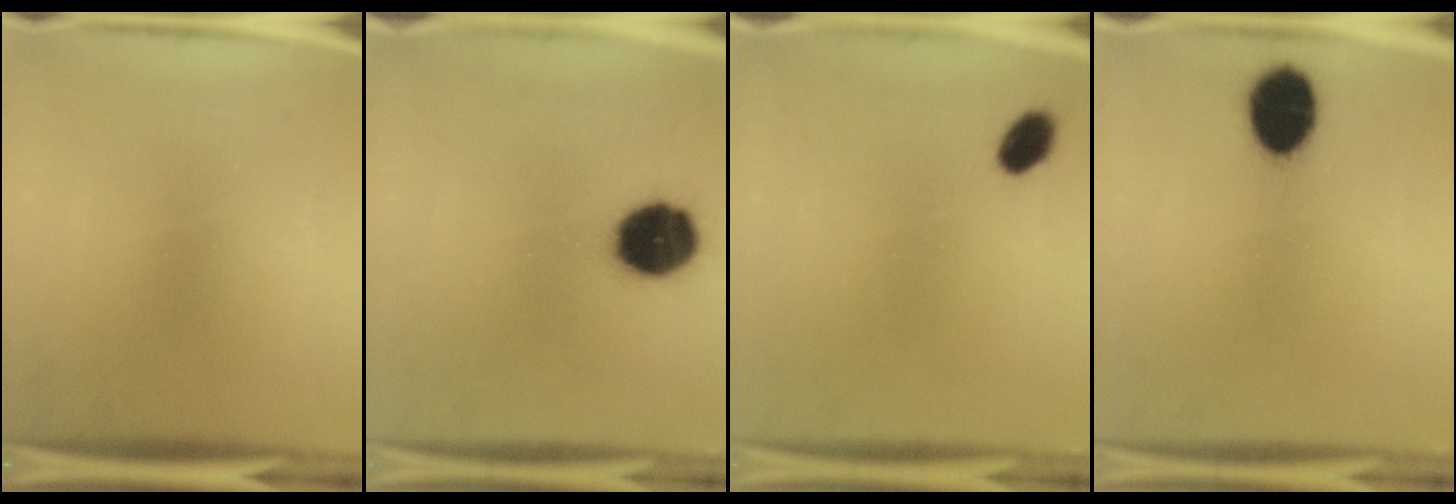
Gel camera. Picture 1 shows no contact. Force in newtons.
{"total": 14.7}
{"total": 4.0}
{"total": 11.5}